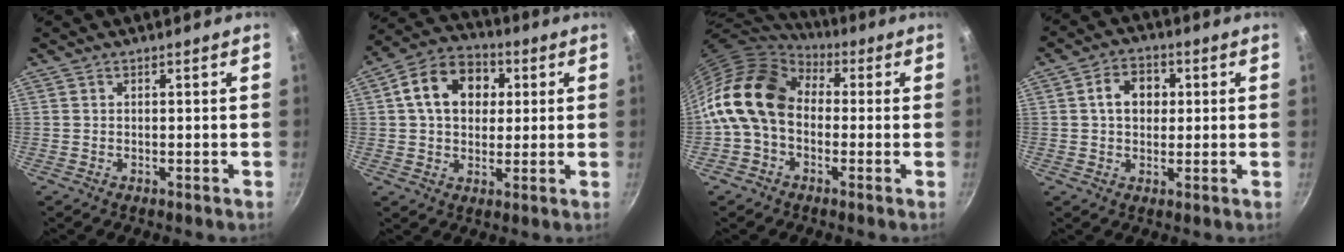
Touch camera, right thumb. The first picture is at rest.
{"total": 13.2, "force": [3.0, 9.9, 8.2], "torque": [-0.112, 0.018, 0.034]}
{"total": 16.6, "force": [0.6, 12.3, 11.1], "torque": [-0.199, 0.035, -0.008]}
{"total": 6.9, "force": [1.1, 5.3, 4.3], "torque": [-0.045, 0.010, 0.010]}